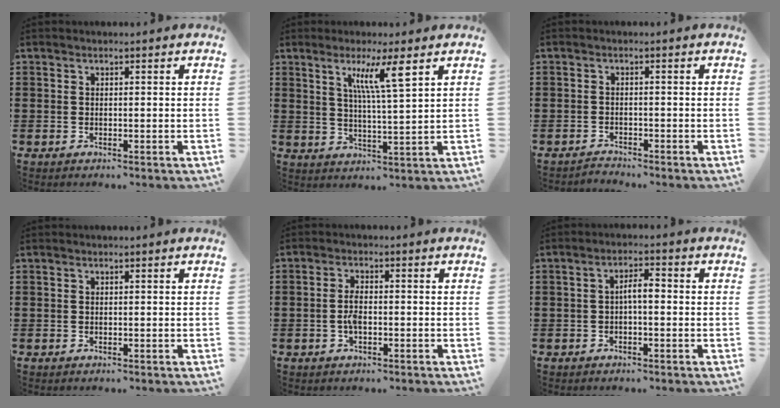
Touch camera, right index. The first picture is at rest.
{"total": 6.9, "force": [3.4, 0.3, 5.9], "torque": [-0.118, -0.001, 0.053]}
{"total": 1.5, "force": [-1.4, 0.2, -0.1], "torque": [-0.003, 0.004, -0.032]}
{"total": 0.0}
{"total": 3.0, "force": [-0.8, 1.1, 2.7], "torque": [-0.064, -0.004, -0.018]}
{"total": 2.8, "force": [-0.4, 0.8, 2.7], "torque": [-0.050, 0.006, -0.009]}